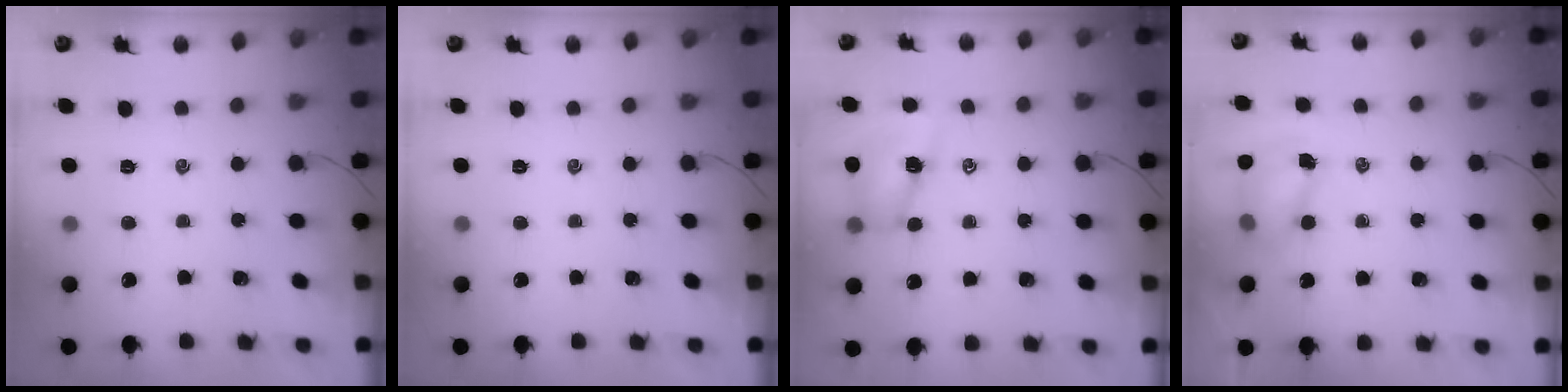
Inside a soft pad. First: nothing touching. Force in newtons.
{"total": 0.0}
{"total": 7.8, "press": 7.7, "slide": 1.2}
{"total": 7.2, "press": 7.1, "slide": 1.1}